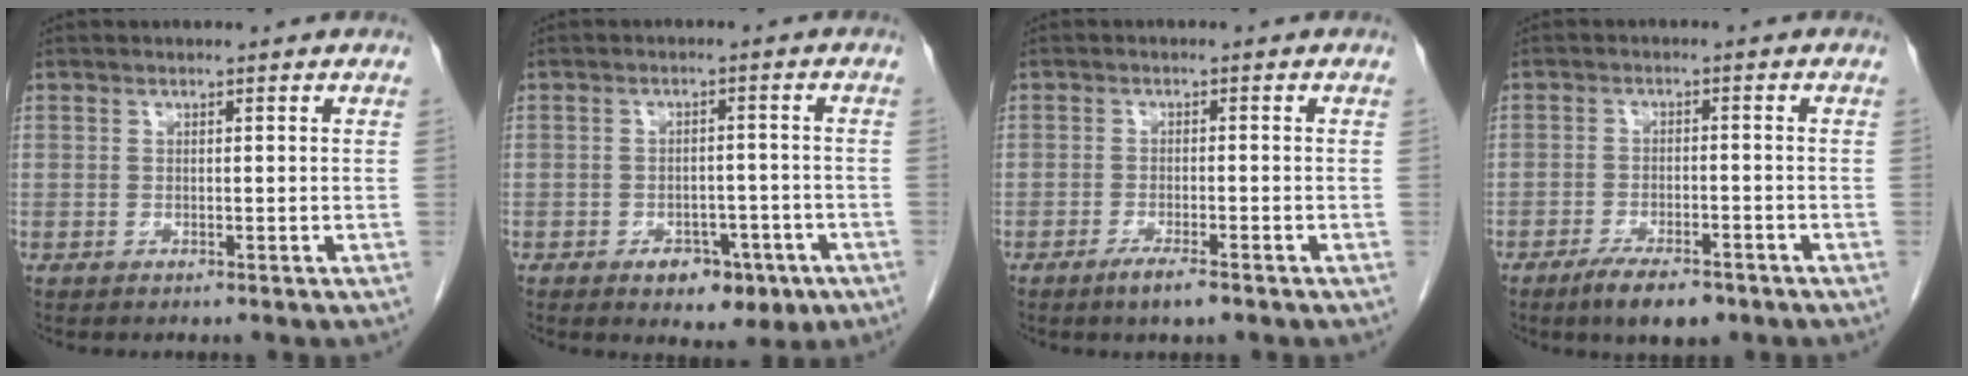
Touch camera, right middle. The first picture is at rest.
{"total": 6.4, "force": [-3.4, 3.8, 4.0], "torque": [-0.041, 0.007, -0.038]}
{"total": 3.3, "force": [-2.2, 0.4, 2.4], "torque": [-0.043, -0.004, -0.037]}
{"total": 6.4, "force": [-4.6, 1.9, 4.1], "torque": [-0.071, -0.007, -0.072]}